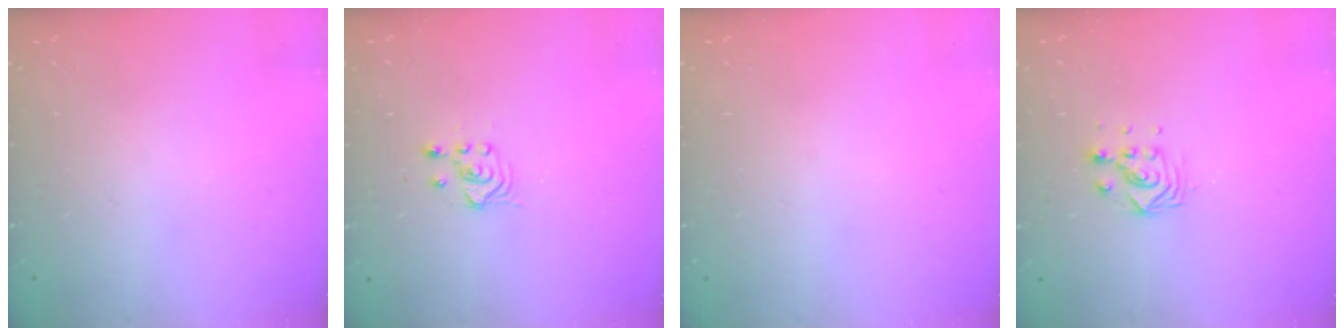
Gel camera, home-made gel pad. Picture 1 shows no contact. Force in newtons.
{"total": 3.3, "press": 3.0, "slide": 1.4}
{"total": 0.0}
{"total": 4.3, "press": 4.2, "slide": 0.3}